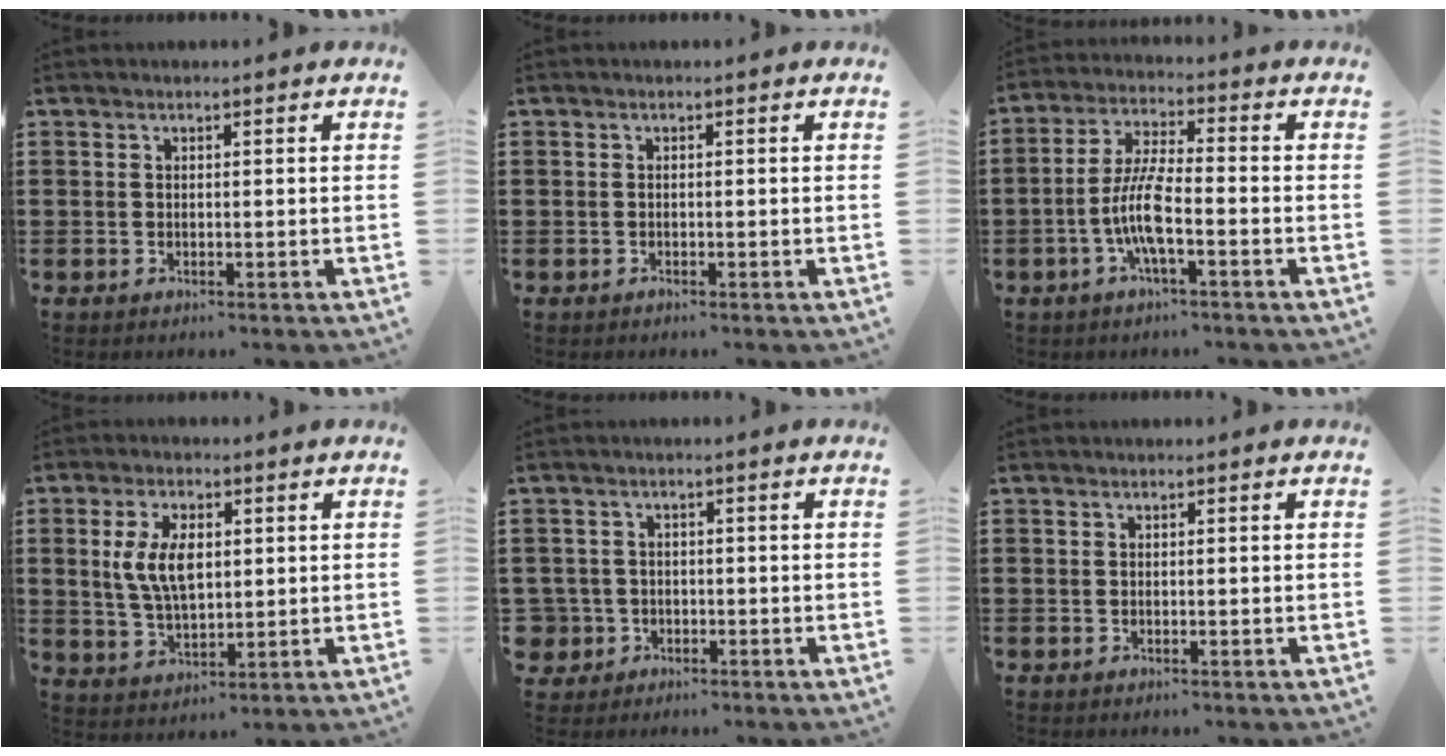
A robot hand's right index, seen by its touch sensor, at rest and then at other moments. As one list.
[{"total": 0.0}, {"total": 7.6, "force": [-2.5, 1.7, 6.9], "torque": [-0.157, -0.012, -0.055]}, {"total": 7.4, "force": [1.3, 3.8, 6.2], "torque": [-0.141, 0.007, 0.018]}, {"total": 2.8, "force": [-1.2, 2.5, 0.2], "torque": [-0.023, 0.001, -0.030]}, {"total": 0.0}]